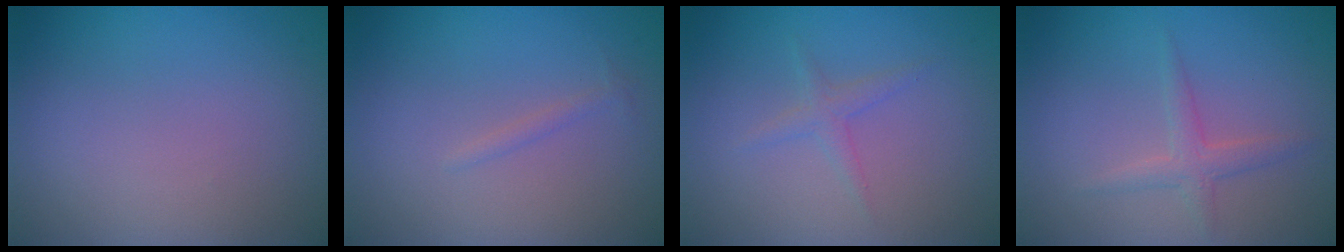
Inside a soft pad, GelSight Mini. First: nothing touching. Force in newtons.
{"total": 0.6, "press": 0.6, "slide": 0.0}
{"total": 1.3, "press": 1.3, "slide": 0.0}
{"total": 1.8, "press": 1.8, "slide": 0.1}